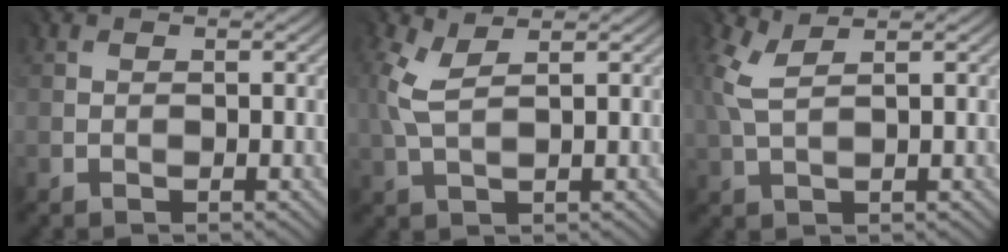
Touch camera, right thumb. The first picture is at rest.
{"total": 2.9, "force": [1.5, 0.7, 2.4], "torque": [-0.067, 0.006, 0.032]}
{"total": 2.7, "force": [1.6, 0.6, 2.1], "torque": [-0.056, 0.008, 0.036]}